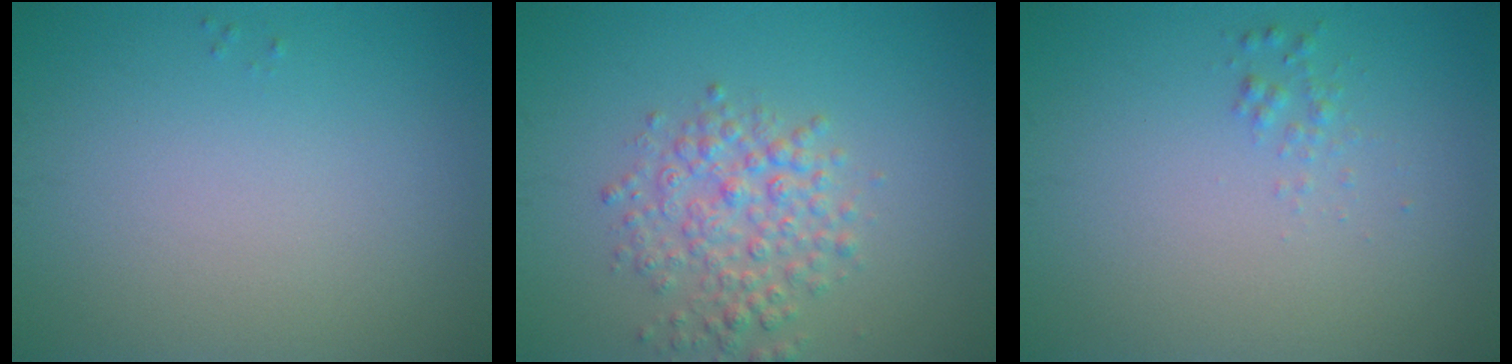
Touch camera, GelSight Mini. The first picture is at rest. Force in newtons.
{"total": 3.7, "press": 3.7, "slide": 0.1}
{"total": 0.8, "press": 0.8, "slide": 0.0}